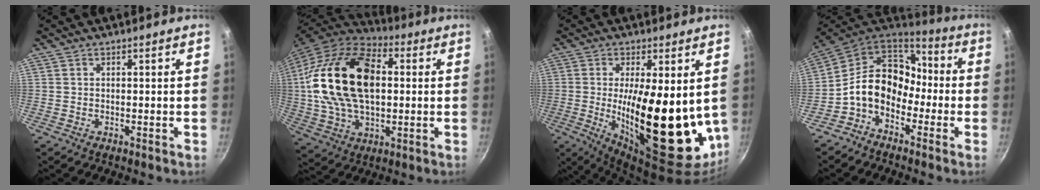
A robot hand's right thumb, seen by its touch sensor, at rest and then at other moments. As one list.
[{"total": 24.5, "force": [3.1, 15.1, 19.1], "torque": [-0.344, 0.019, 0.046]}, {"total": 22.2, "force": [0.4, 8.3, 20.6], "torque": [-0.294, -0.034, 0.017]}, {"total": 14.0, "force": [-3.2, 10.9, 8.3], "torque": [-0.117, 0.058, -0.084]}]